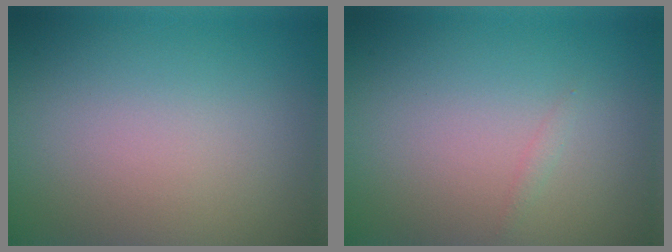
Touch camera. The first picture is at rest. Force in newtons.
{"total": 0.5, "press": 0.5, "slide": 0.0}